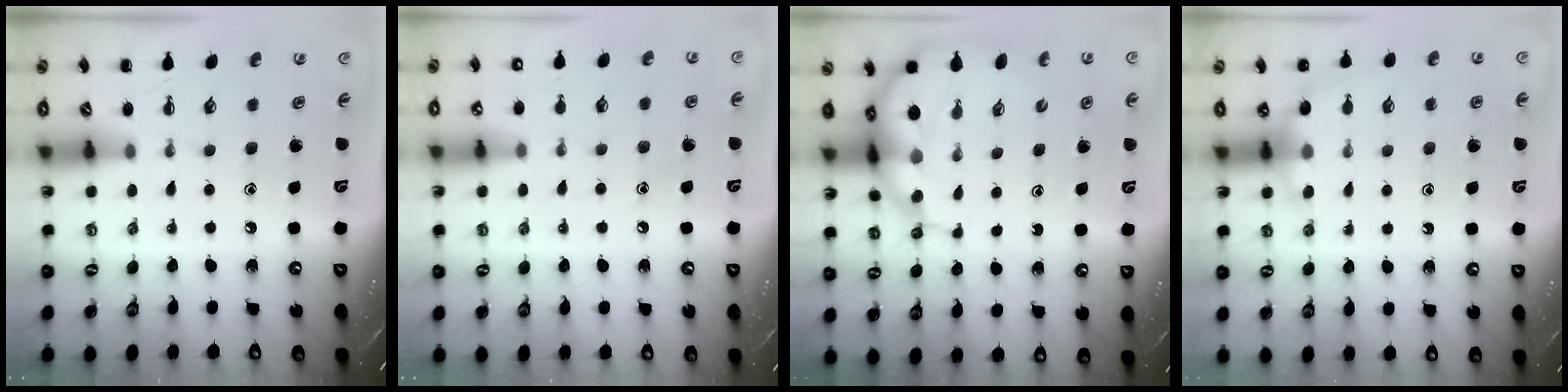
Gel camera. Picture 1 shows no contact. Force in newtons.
{"total": 6.1, "press": 5.9, "slide": 1.5}
{"total": 7.3, "press": 6.9, "slide": 2.3}
{"total": 7.1, "press": 6.9, "slide": 1.6}